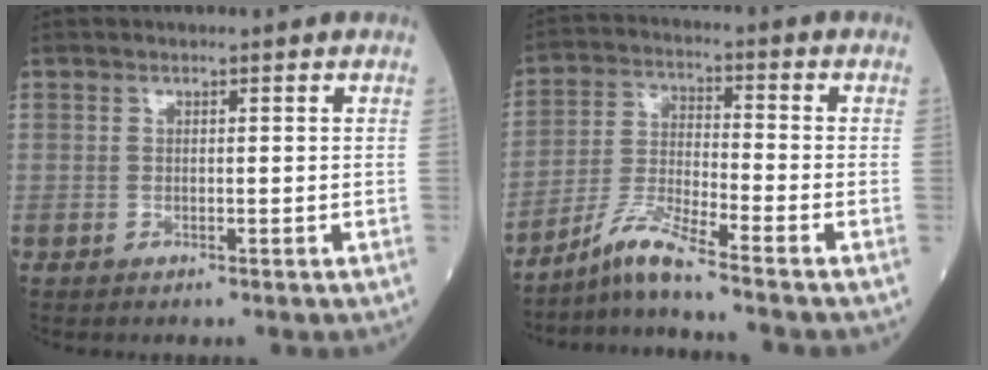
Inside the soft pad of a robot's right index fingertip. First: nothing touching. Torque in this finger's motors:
{"motor_torque": [-0.07, -0.15, 0.14, 0.04]}